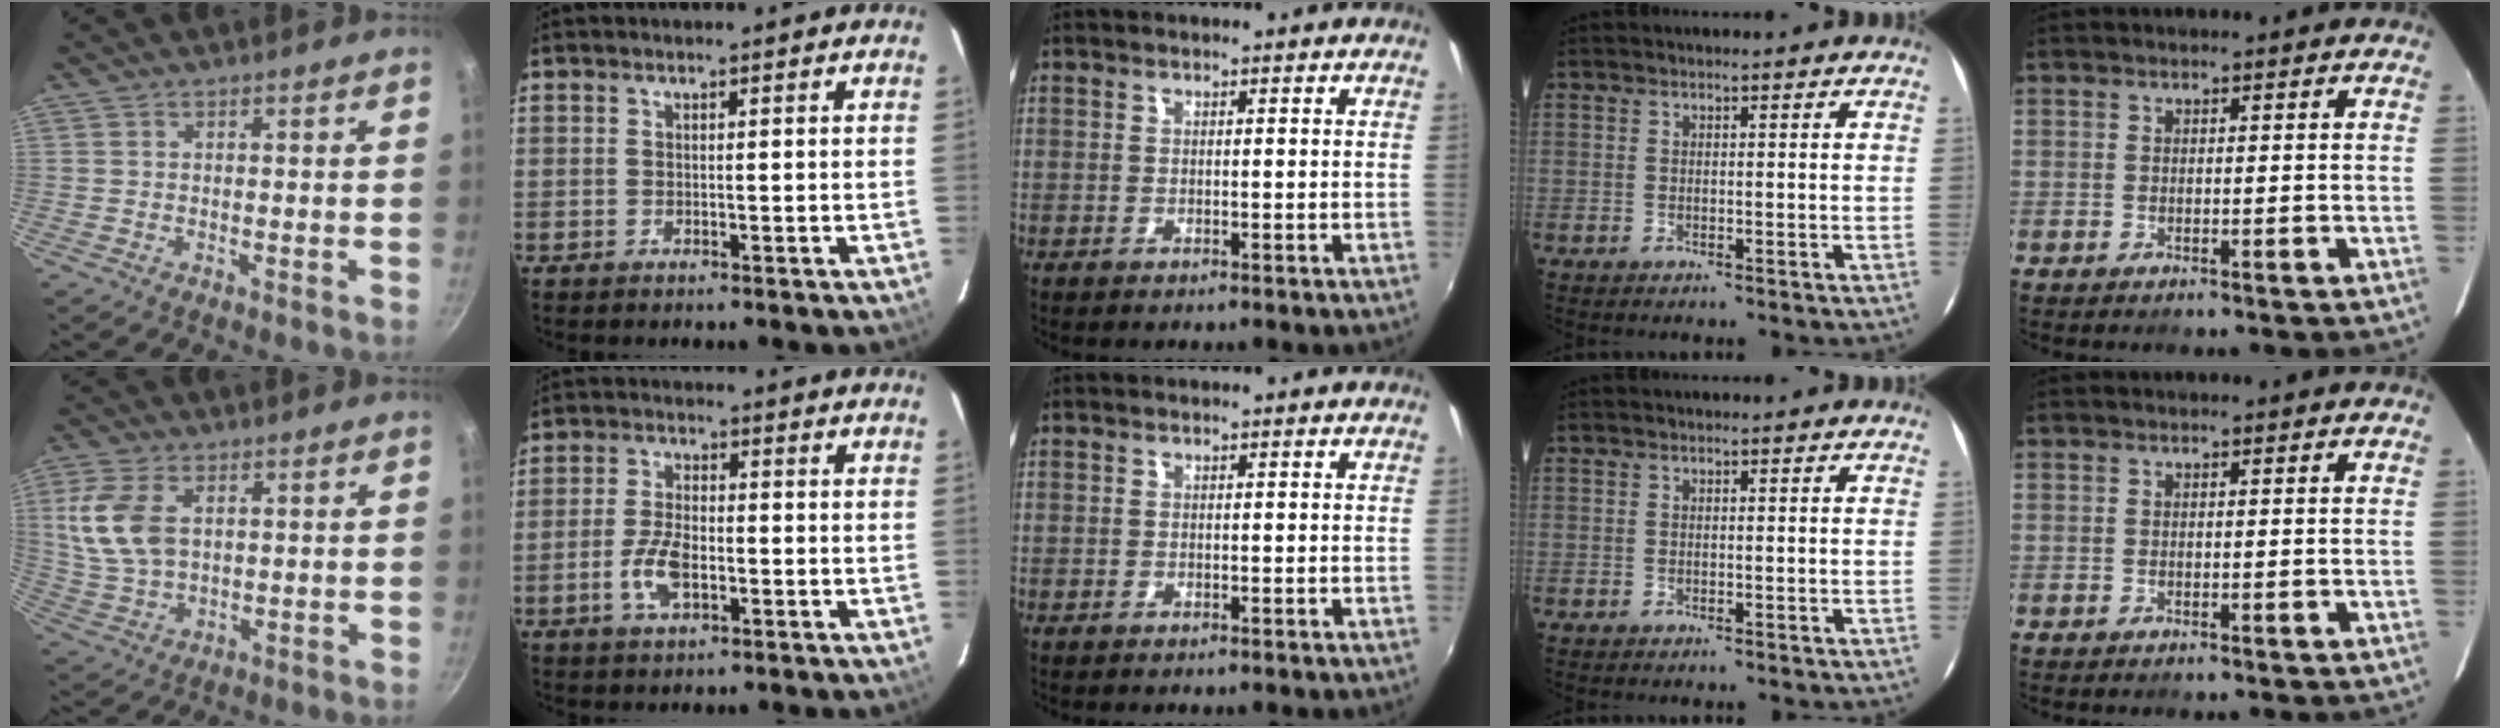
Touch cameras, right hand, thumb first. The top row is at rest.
{"thumb": {"total": 11.1, "force": [2.5, 7.1, 8.2], "torque": [-0.158, -0.005, 0.055]}, "index": {"total": 6.5, "force": [-2.3, 3.3, 5.1], "torque": [-0.109, 0.000, -0.042]}}